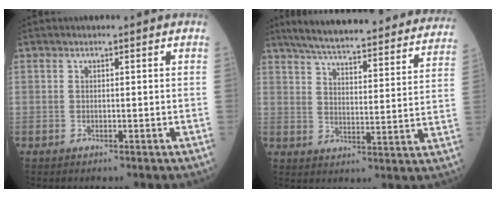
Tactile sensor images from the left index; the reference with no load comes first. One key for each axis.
{"total": 30.7, "fx": 27.7, "fy": 4.4, "fz": 12.6, "tx": -0.191, "ty": -0.039, "tz": 0.342}